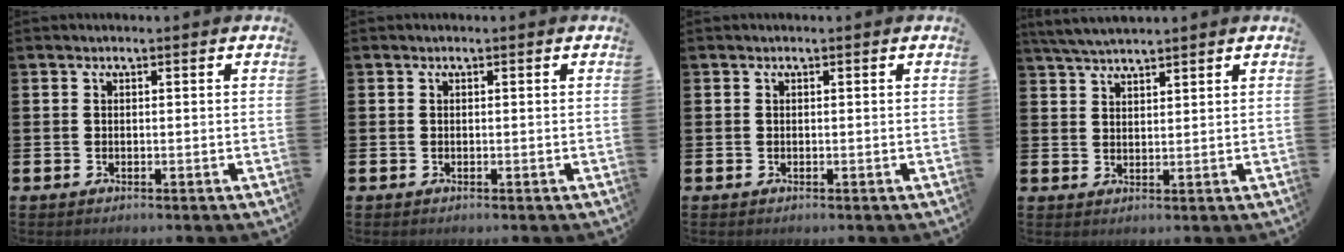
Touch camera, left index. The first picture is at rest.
{"total": 0.0}
{"total": 0.0}
{"total": 3.9, "force": [3.8, 0.3, 1.0], "torque": [-0.034, -0.009, 0.072]}